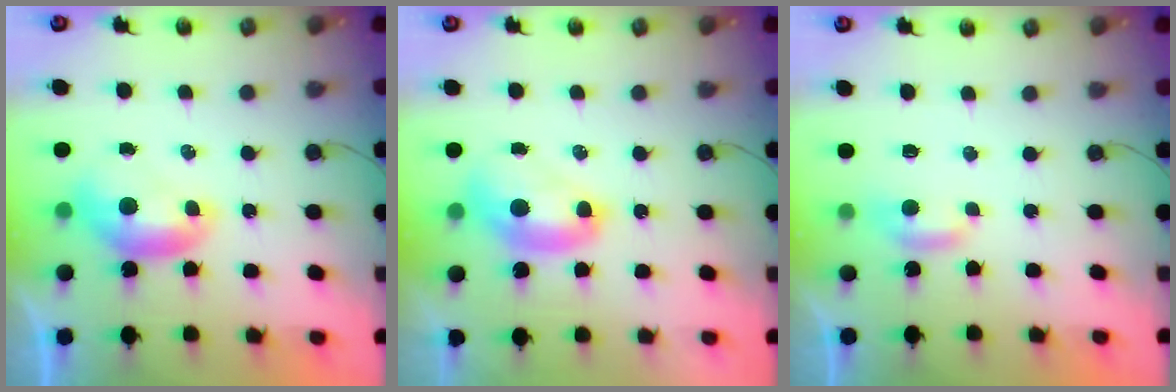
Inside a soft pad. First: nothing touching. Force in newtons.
{"total": 2.7, "press": 2.7, "slide": 0.1}
{"total": 2.7, "press": 2.7, "slide": 0.4}